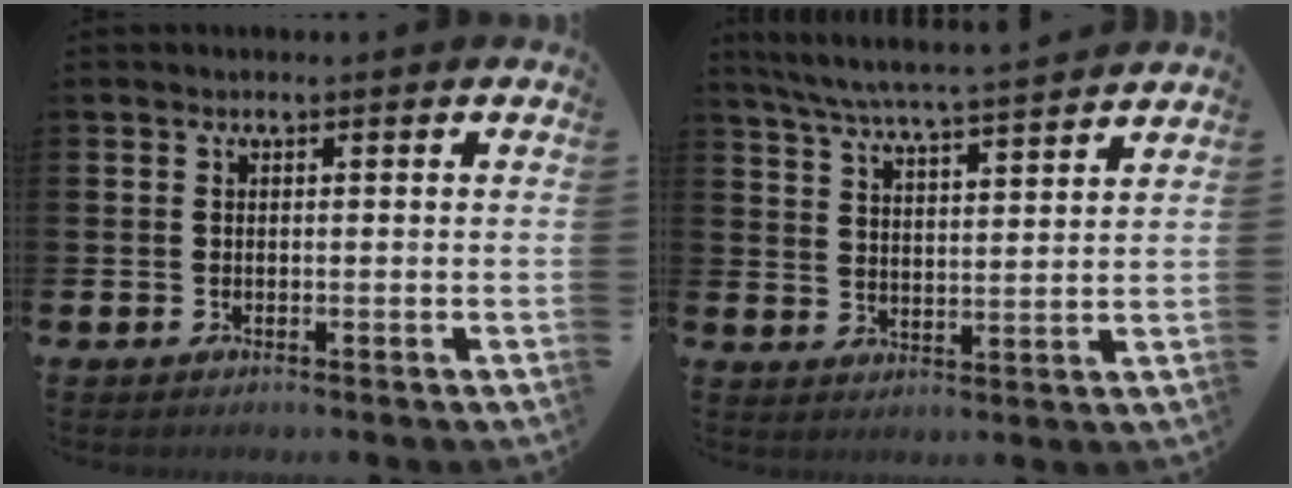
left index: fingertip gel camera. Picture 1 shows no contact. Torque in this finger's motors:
{"motor_torque": [0.15, -0.50, 0.19, 0.17]}